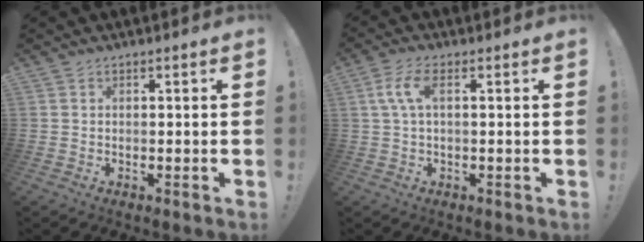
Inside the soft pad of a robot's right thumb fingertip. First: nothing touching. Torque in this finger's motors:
{"motor_torque": [1.48, 1.48, 1.37, 0.48, 0.56]}